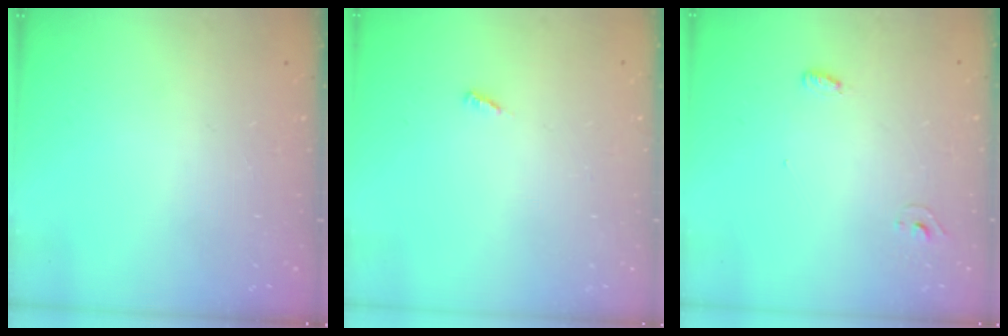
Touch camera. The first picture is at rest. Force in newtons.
{"total": 2.5, "press": 2.5, "slide": 0.1}
{"total": 3.4, "press": 3.1, "slide": 1.3}